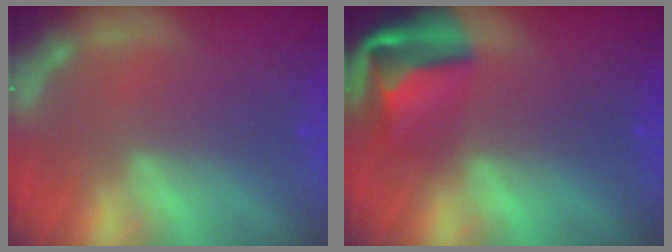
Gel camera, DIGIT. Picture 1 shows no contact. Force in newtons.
{"total": 7.9}